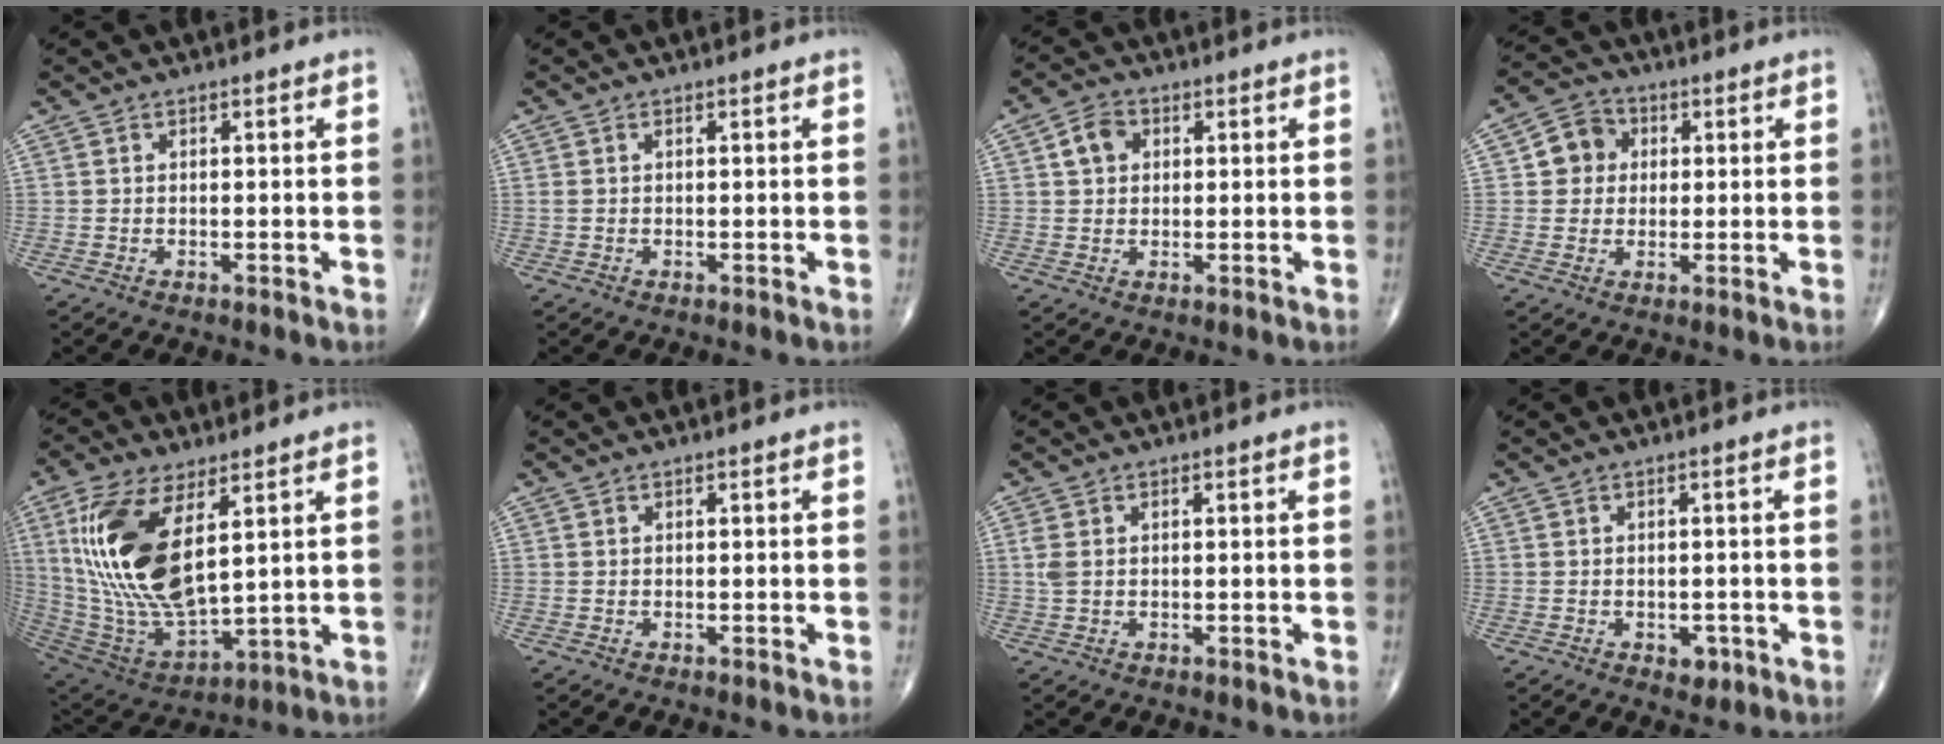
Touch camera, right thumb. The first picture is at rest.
{"total": 0.7, "force": [0.2, 0.3, 0.6], "torque": [-0.019, 0.009, 0.008]}
{"total": 4.5, "force": [1.2, 3.6, 2.5], "torque": [-0.034, 0.005, 0.018]}
{"total": 6.4, "force": [1.0, 5.9, 2.2], "torque": [-0.010, 0.008, 0.008]}
{"total": 21.2, "force": [6.3, 9.5, 17.9], "torque": [-0.359, -0.031, 0.130]}
{"total": 0.0}
{"total": 2.3, "force": [0.4, 1.3, 1.8], "torque": [-0.060, 0.012, 0.012]}
{"total": 2.4, "force": [-1.0, 1.6, 1.5], "torque": [-0.008, 0.001, -0.009]}